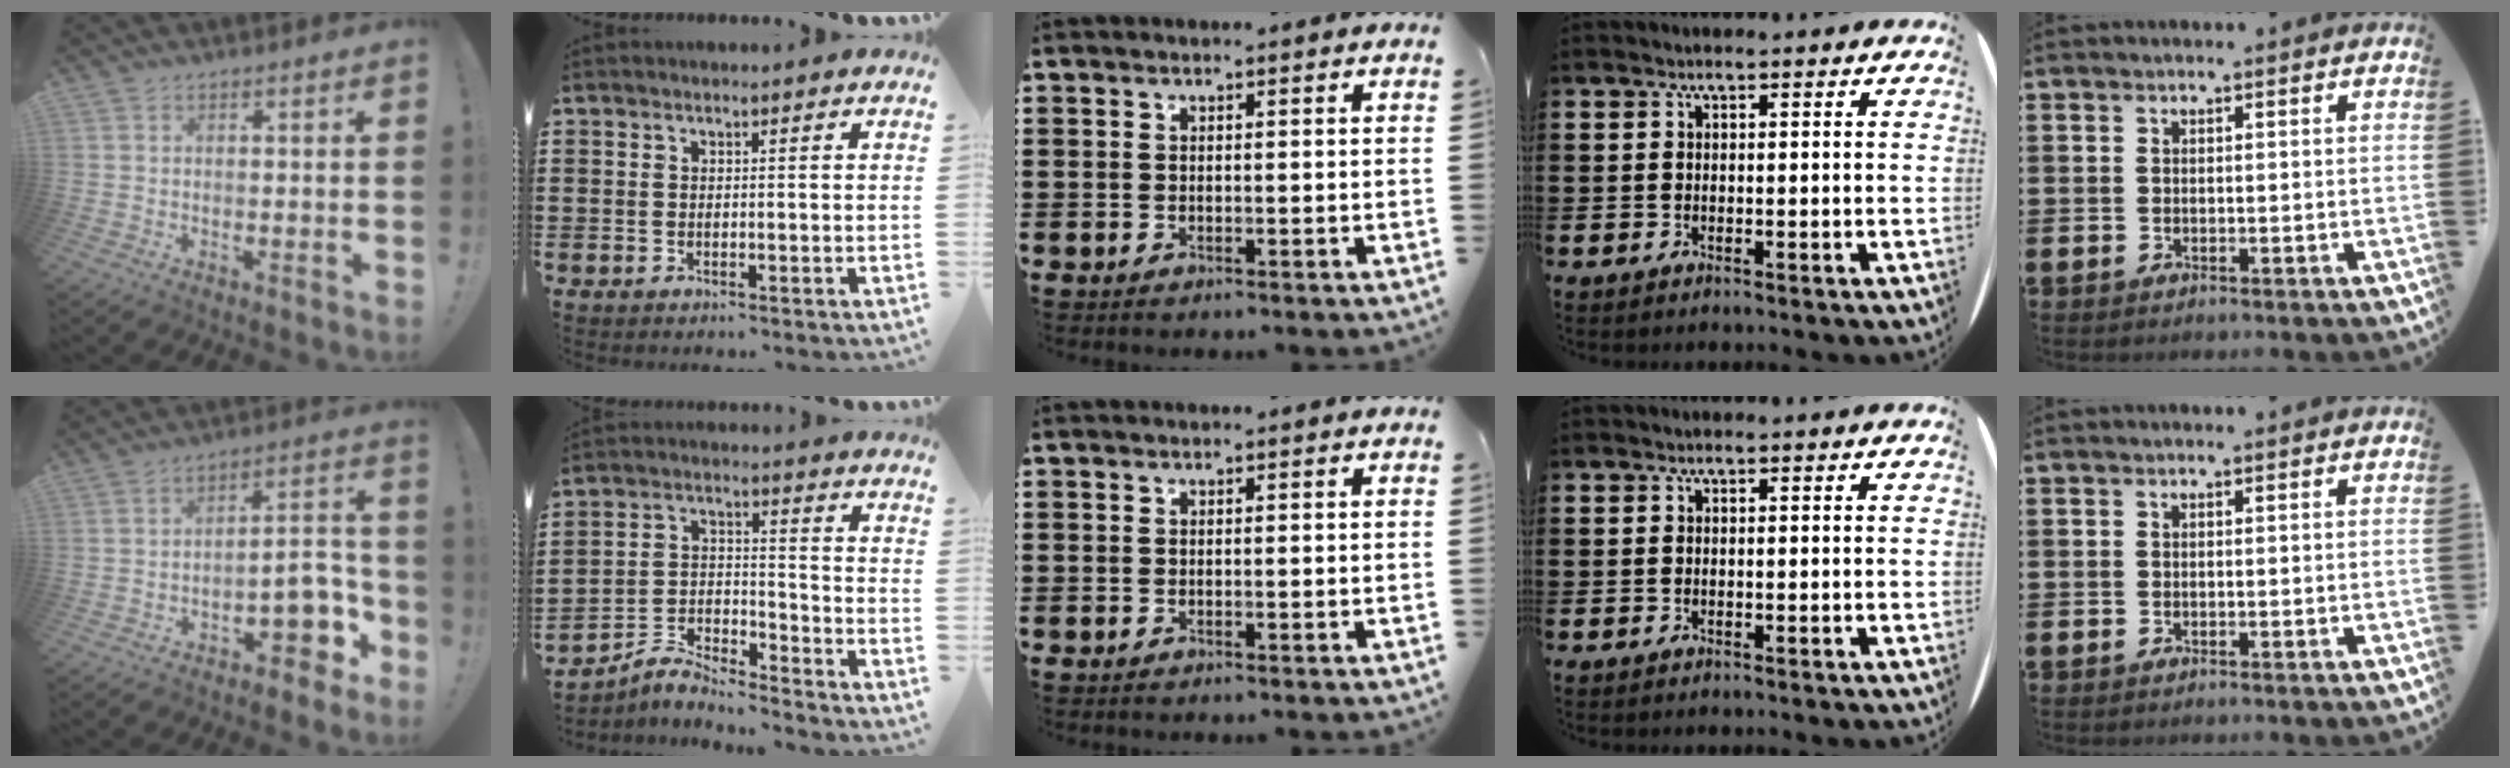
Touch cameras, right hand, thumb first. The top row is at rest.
{"thumb": {"total": 9.8, "force": [-4.0, 5.3, 7.1], "torque": [-0.074, 0.020, -0.064]}, "index": {"total": 4.7, "force": [-4.5, 0.6, 1.0], "torque": [-0.027, 0.004, -0.094]}}